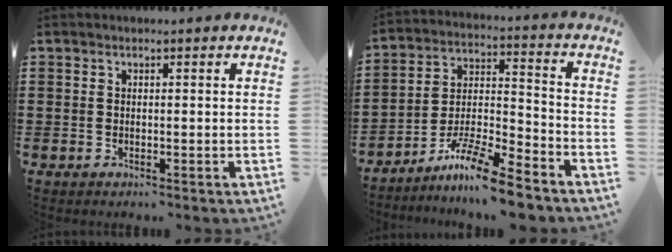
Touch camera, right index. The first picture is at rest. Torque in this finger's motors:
{"motor_torque": [0.13, 0.11, 0.47, 0.05]}